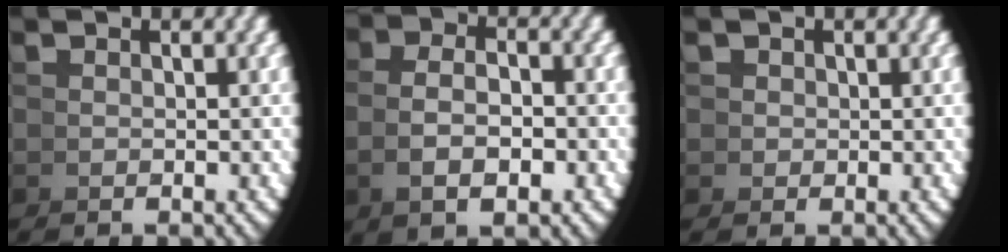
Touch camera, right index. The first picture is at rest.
{"total": 2.8, "force": [-0.4, 1.0, 2.5], "torque": [-0.038, 0.002, -0.003]}
{"total": 2.8, "force": [0.8, 2.6, 0.7], "torque": [-0.015, -0.007, 0.019]}